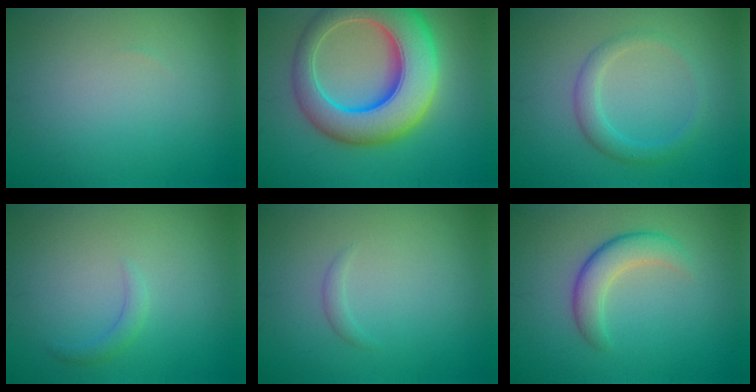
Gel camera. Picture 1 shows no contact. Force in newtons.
{"total": 11.4, "press": 11.4, "slide": 0.4}
{"total": 2.5, "press": 2.5, "slide": 0.1}
{"total": 1.1, "press": 1.1, "slide": 0.1}
{"total": 0.7, "press": 0.7, "slide": 0.1}
{"total": 3.6, "press": 3.6, "slide": 0.2}